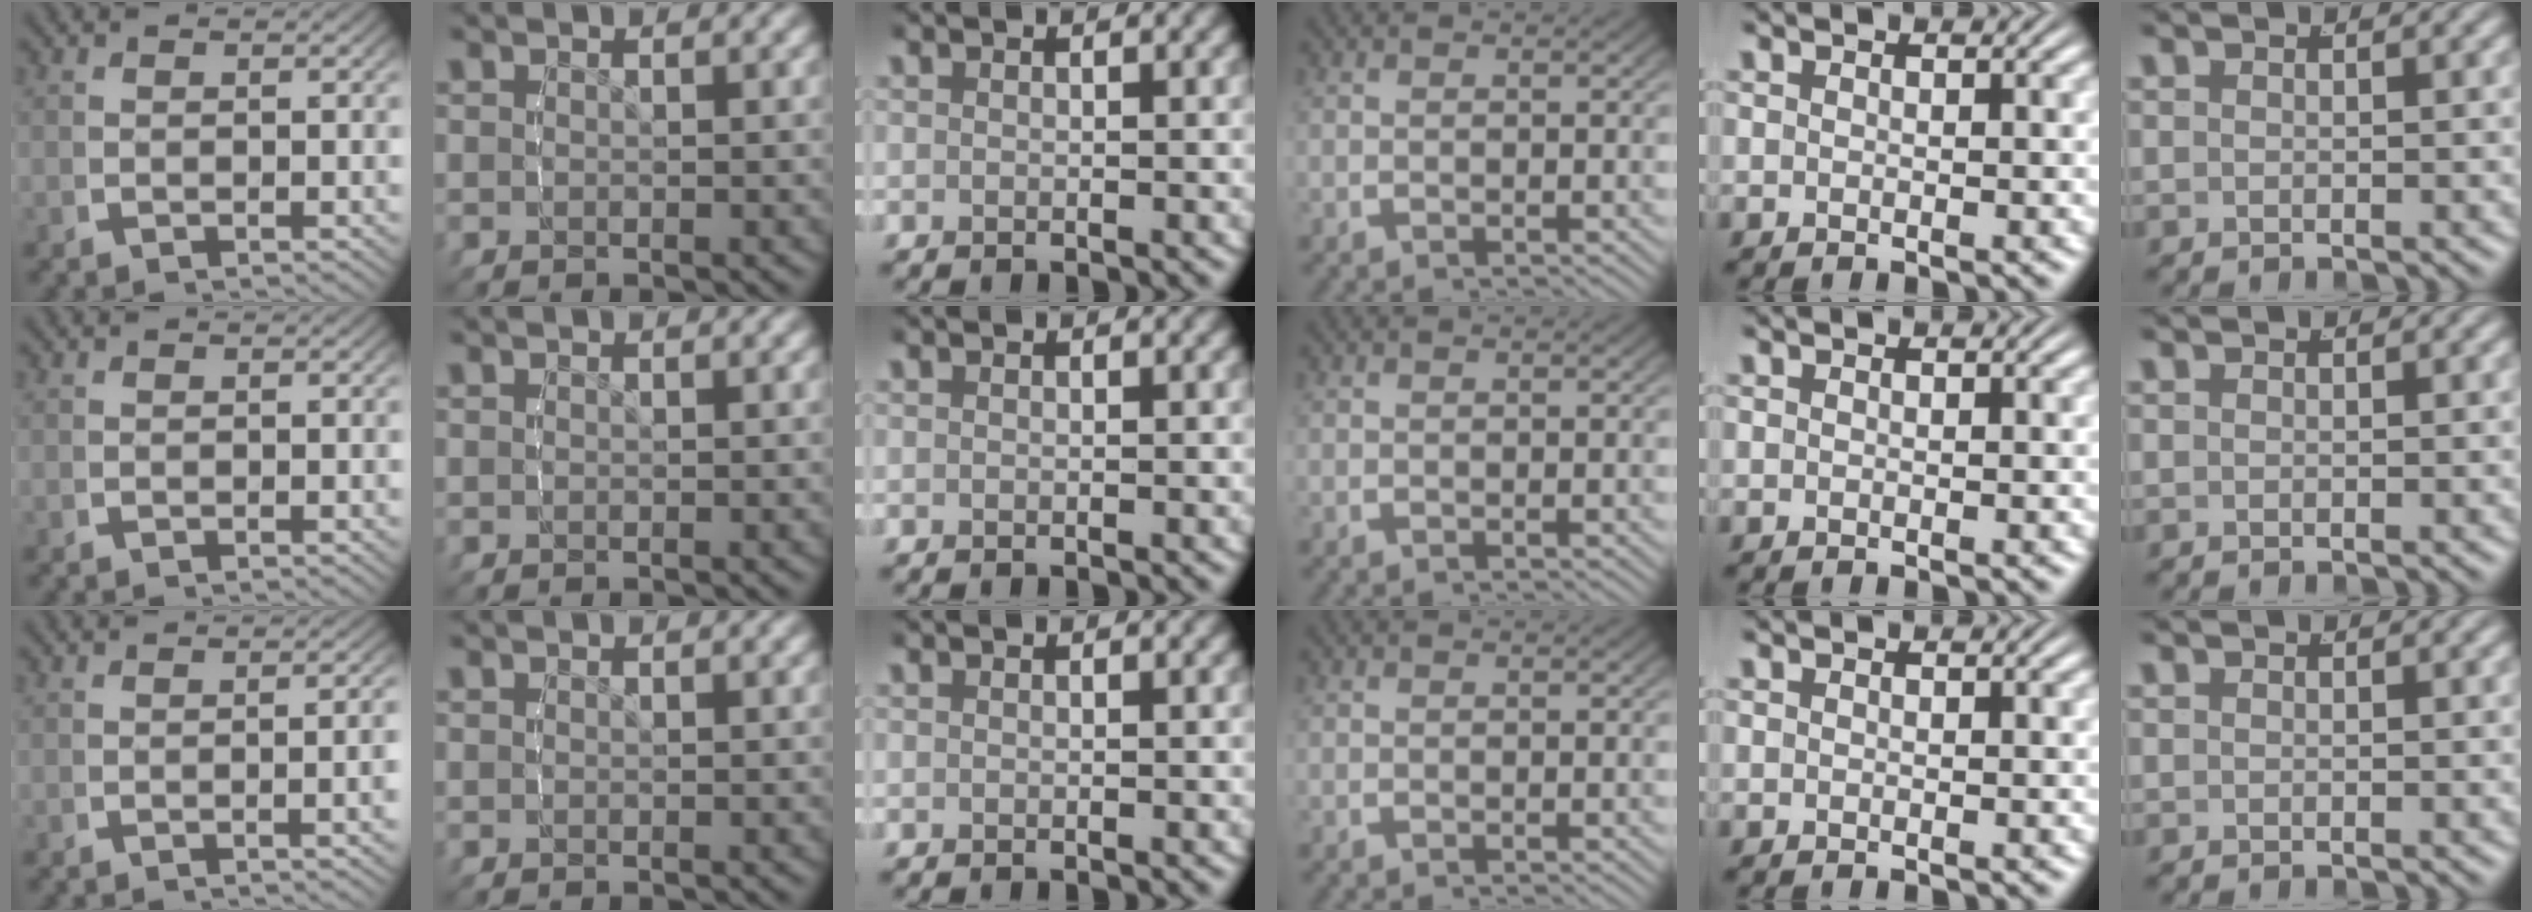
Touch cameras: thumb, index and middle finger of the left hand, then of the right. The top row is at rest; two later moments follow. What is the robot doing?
{"motion": "lift_and_place", "object": "bottle"}